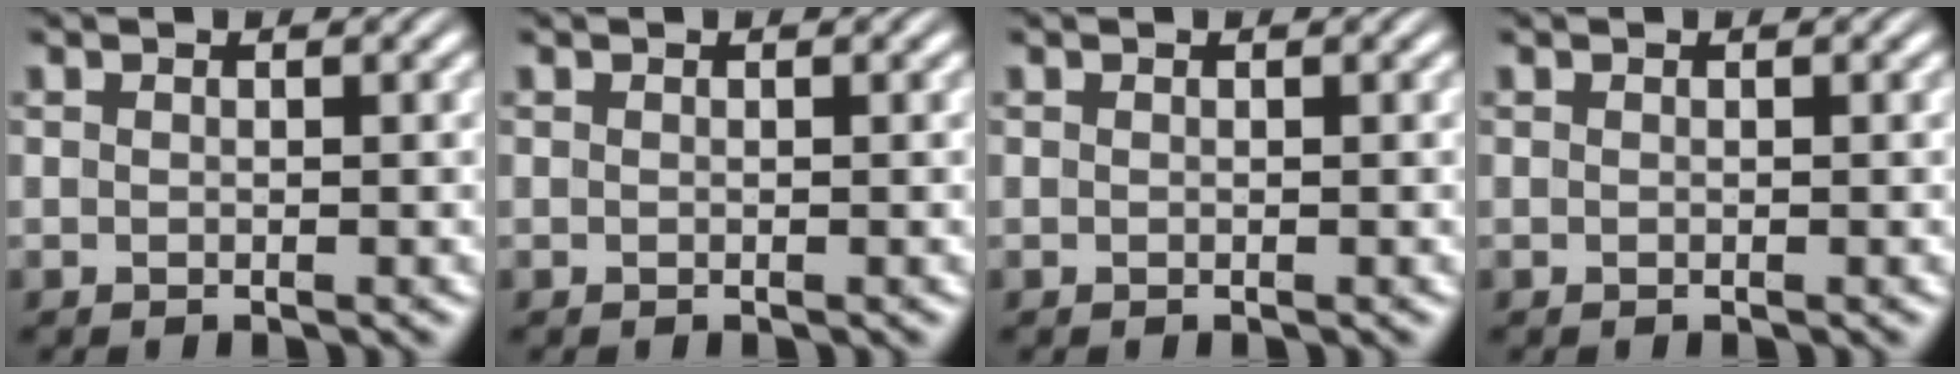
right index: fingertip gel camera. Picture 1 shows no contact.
{"total": 0.0}
{"total": 0.0}
{"total": 0.0}